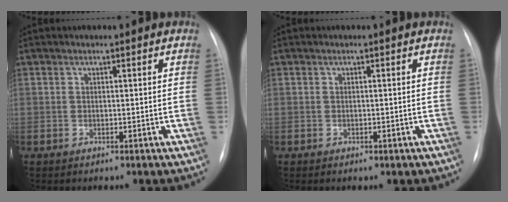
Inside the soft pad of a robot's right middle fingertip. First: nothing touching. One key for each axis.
{"total": 0.6, "fx": -0.2, "fy": 0.3, "fz": 0.4, "tx": -0.005, "ty": 0.000, "tz": 0.000}